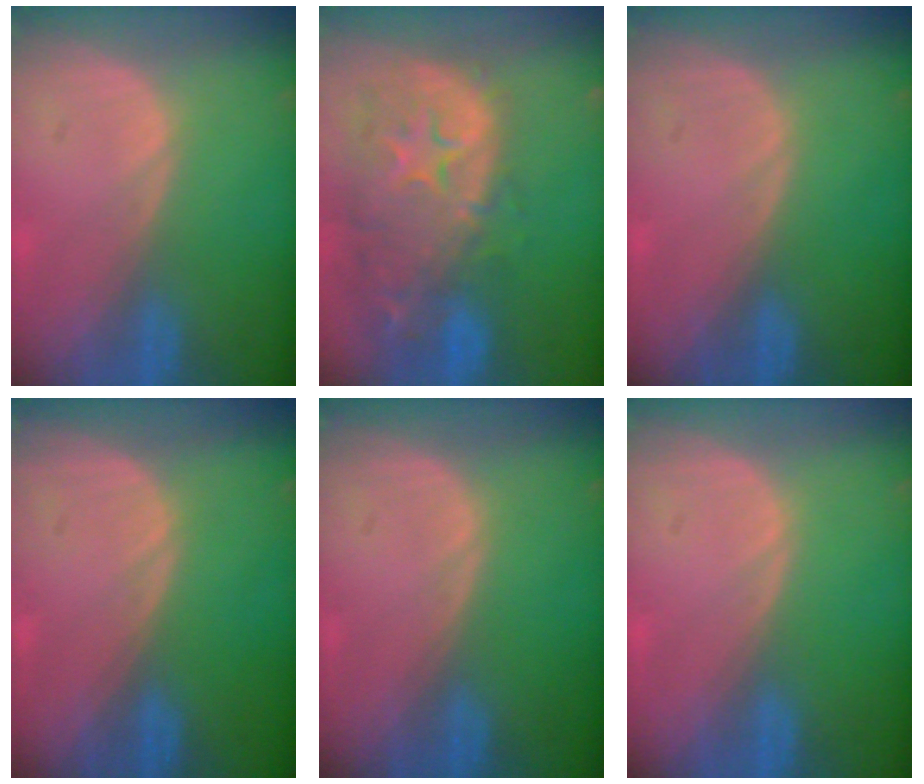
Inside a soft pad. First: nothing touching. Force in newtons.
{"total": 14.0, "press": 11.3, "slide": 8.2}
{"total": 0.0}
{"total": 0.0}
{"total": 0.0}
{"total": 0.0}